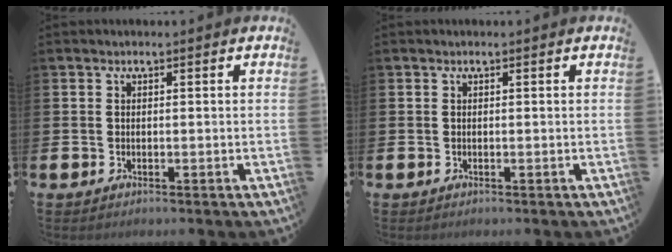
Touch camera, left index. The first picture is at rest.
{"total": 0.0}